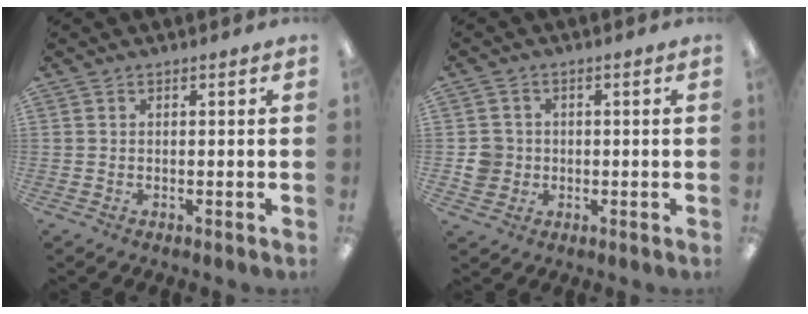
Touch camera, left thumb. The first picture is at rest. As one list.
[{"total": 5.0, "force": [-0.2, 4.8, 1.3], "torque": [-0.014, 0.007, -0.003]}]